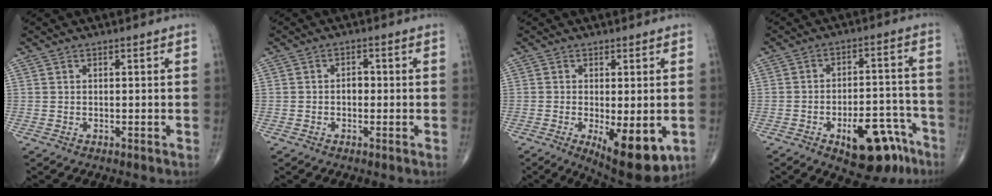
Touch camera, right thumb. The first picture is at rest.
{"total": 2.0, "force": [-0.3, 1.4, 1.3], "torque": [-0.009, 0.007, -0.010]}
{"total": 11.2, "force": [-3.4, 4.1, 9.9], "torque": [-0.130, -0.020, -0.039]}
{"total": 14.5, "force": [-8.1, 6.6, 10.1], "torque": [-0.112, 0.062, -0.106]}